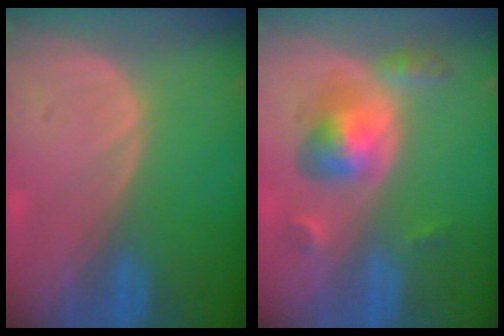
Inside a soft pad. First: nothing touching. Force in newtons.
{"total": 6.2, "press": 5.8, "slide": 2.3}